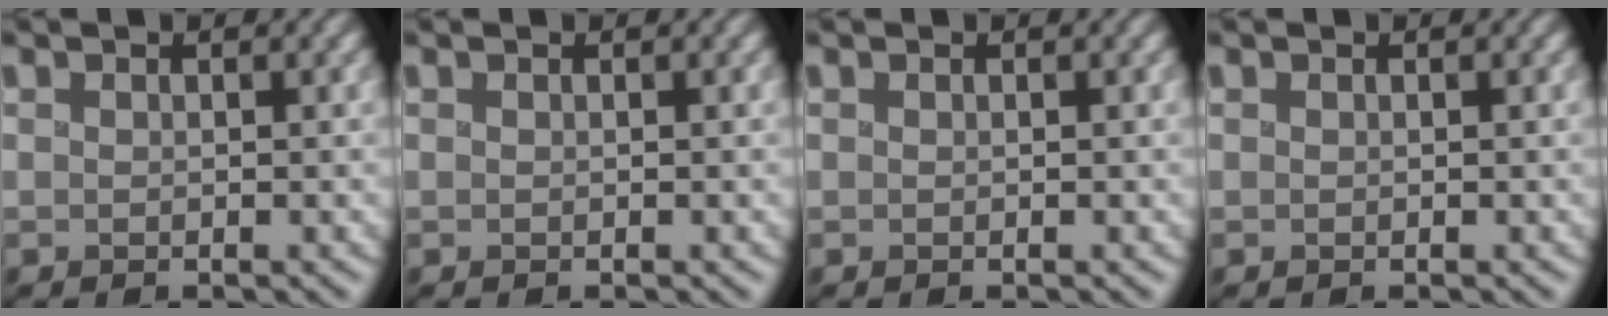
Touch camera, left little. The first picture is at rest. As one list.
[{"total": 0.0}, {"total": 0.0}, {"total": 0.0}]